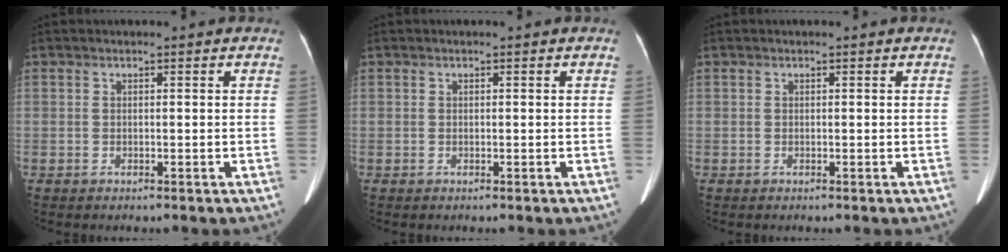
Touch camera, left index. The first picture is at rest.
{"total": 0.0}
{"total": 0.0}